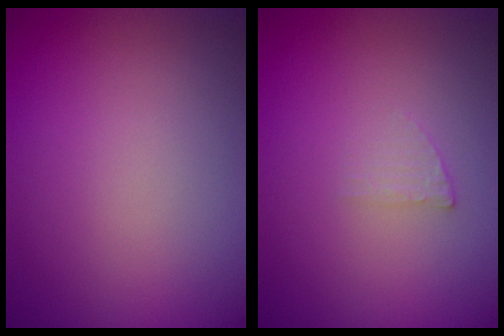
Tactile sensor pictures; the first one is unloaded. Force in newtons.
{"total": 1.0, "press": 1.0, "slide": 0.2}